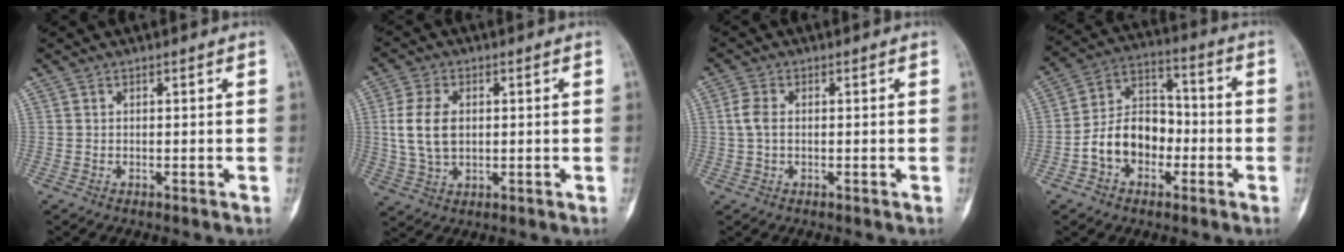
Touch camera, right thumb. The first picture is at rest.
{"total": 8.8, "force": [0.9, 5.7, 6.6], "torque": [-0.137, 0.001, 0.024]}
{"total": 3.4, "force": [0.2, 2.1, 2.6], "torque": [-0.064, 0.007, 0.001]}
{"total": 12.5, "force": [-3.4, 9.2, 7.7], "torque": [-0.105, 0.051, -0.068]}